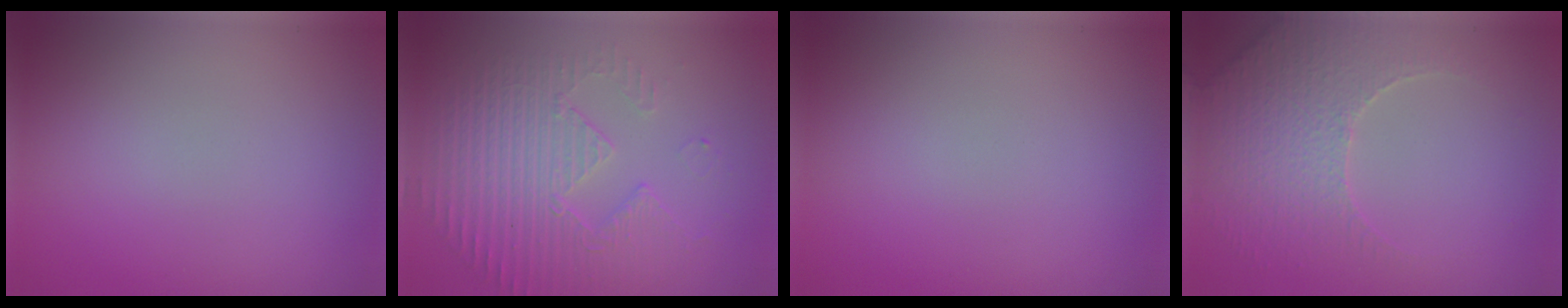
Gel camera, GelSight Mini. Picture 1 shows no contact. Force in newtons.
{"total": 4.9, "press": 3.5, "slide": 3.4}
{"total": 0.0}
{"total": 3.7, "press": 3.6, "slide": 1.0}